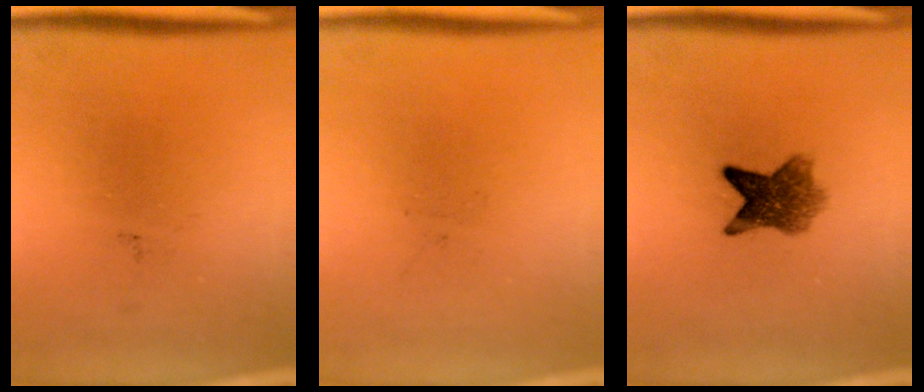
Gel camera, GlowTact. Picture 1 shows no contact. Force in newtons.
{"total": 0.0}
{"total": 6.0}